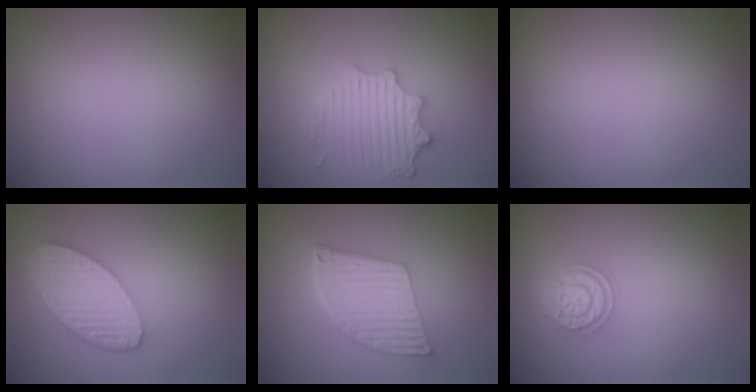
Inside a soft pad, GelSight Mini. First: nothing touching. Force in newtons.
{"total": 3.6, "press": 3.3, "slide": 1.5}
{"total": 0.0}
{"total": 6.0, "press": 4.7, "slide": 3.8}
{"total": 5.6, "press": 4.2, "slide": 3.7}
{"total": 2.4, "press": 2.4, "slide": 0.4}